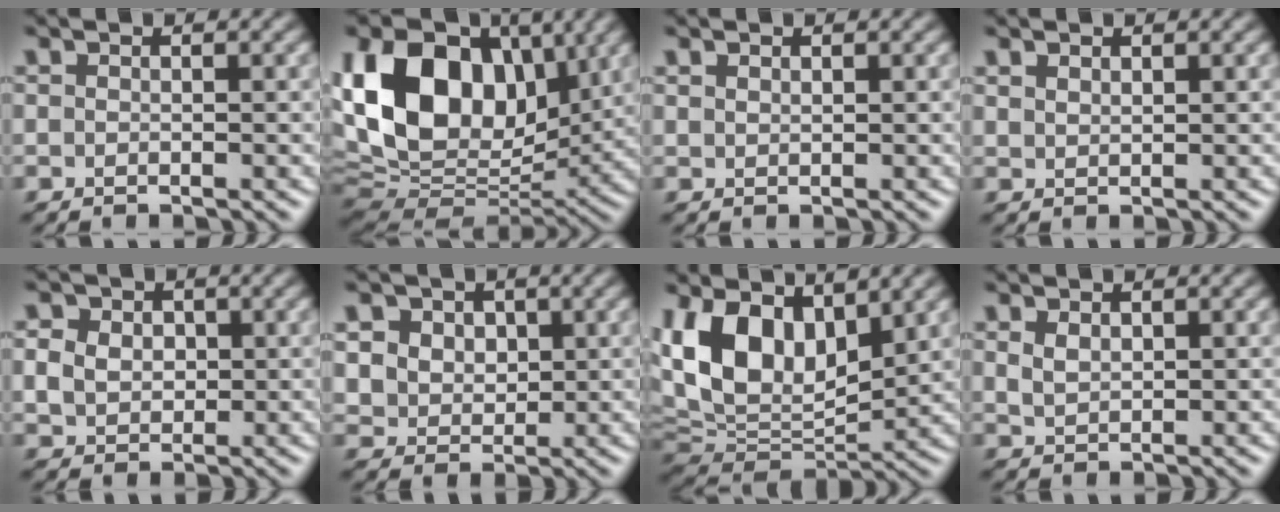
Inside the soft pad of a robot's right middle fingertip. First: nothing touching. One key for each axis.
{"total": 16.2, "fx": 4.5, "fy": 10.6, "fz": 11.4, "tx": -0.221, "ty": 0.031, "tz": 0.075}
{"total": 0.6, "fx": 0.5, "fy": 0.3, "fz": 0.0, "tx": -0.003, "ty": 0.002, "tz": 0.014}
{"total": 0.9, "fx": 0.8, "fy": 0.4, "fz": 0.2, "tx": -0.007, "ty": 0.002, "tz": 0.020}
{"total": 4.3, "fx": 1.1, "fy": 3.6, "fz": 2.1, "tx": -0.038, "ty": 0.021, "tz": 0.009}
{"total": 6.8, "fx": 3.0, "fy": 5.3, "fz": 3.0, "tx": -0.069, "ty": 0.020, "tz": 0.043}
{"total": 10.2, "fx": 3.8, "fy": 6.3, "fz": 7.1, "tx": -0.151, "ty": 0.001, "tz": 0.066}
{"total": 1.2, "fx": 0.6, "fy": 0.8, "fz": 0.7, "tx": -0.017, "ty": 0.001, "tz": 0.016}